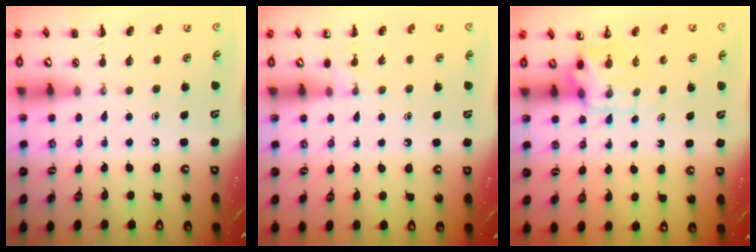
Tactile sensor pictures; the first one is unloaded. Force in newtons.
{"total": 5.7, "press": 5.5, "slide": 1.6}
{"total": 5.2, "press": 5.2, "slide": 0.8}